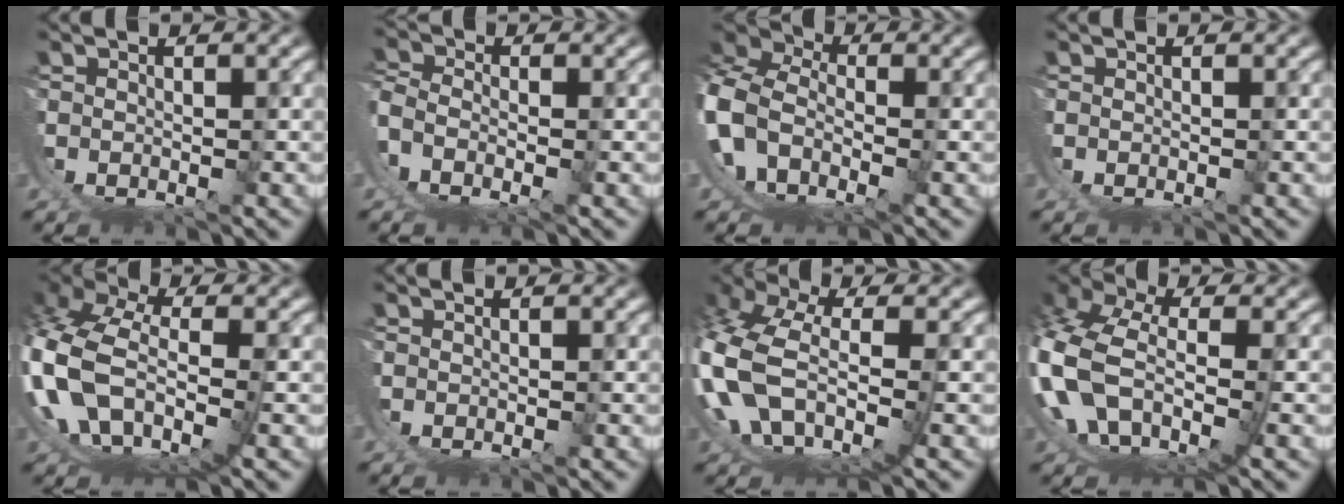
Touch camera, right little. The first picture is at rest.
{"total": 3.5, "force": [-1.5, 1.4, 2.8], "torque": [-0.067, -0.020, -0.019]}
{"total": 12.1, "force": [-1.0, 9.7, 7.2], "torque": [-0.177, -0.023, -0.028]}
{"total": 0.0}
{"total": 11.2, "force": [-1.7, 8.4, 7.2], "torque": [-0.216, -0.046, -0.020]}
{"total": 0.9, "force": [-0.2, -0.8, 0.2], "torque": [0.000, -0.003, -0.002]}
{"total": 10.7, "force": [-1.9, 7.9, 7.0], "torque": [-0.207, -0.044, -0.024]}
{"total": 10.7, "force": [-2.1, 8.0, 6.8], "torque": [-0.207, -0.047, -0.026]}